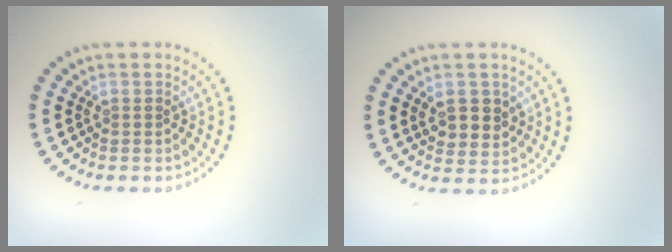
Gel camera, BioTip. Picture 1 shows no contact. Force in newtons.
{"total": 2.8, "press": 2.7, "slide": 0.8}